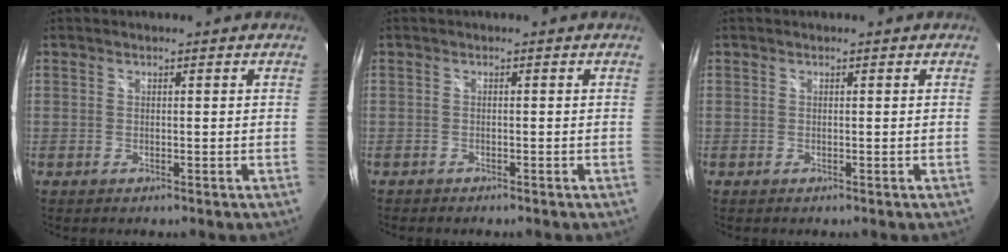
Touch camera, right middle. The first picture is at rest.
{"total": 0.9, "force": [-0.9, 0.3, 0.1], "torque": [-0.007, -0.003, -0.017]}
{"total": 0.0}